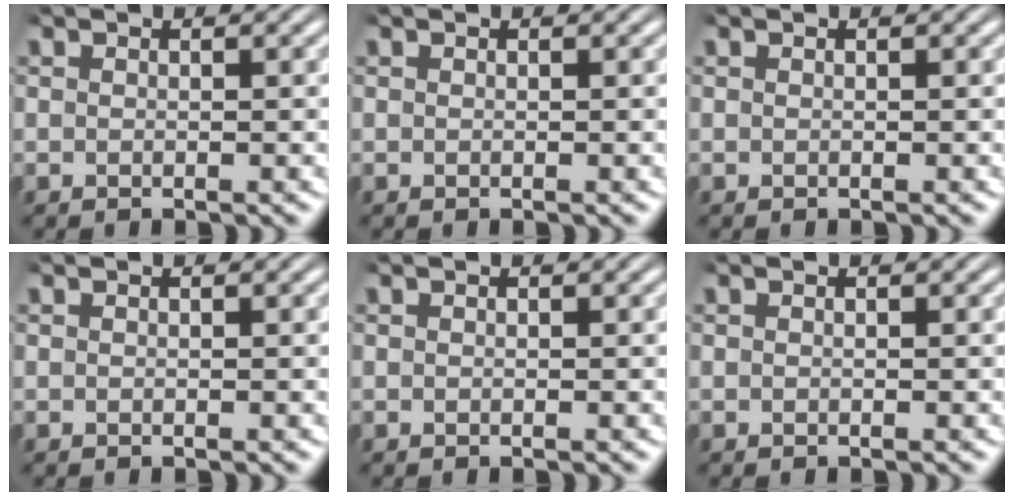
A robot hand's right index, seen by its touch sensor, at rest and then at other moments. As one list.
[{"total": 0.0}, {"total": 0.0}, {"total": 0.0}, {"total": 0.0}, {"total": 0.0}]